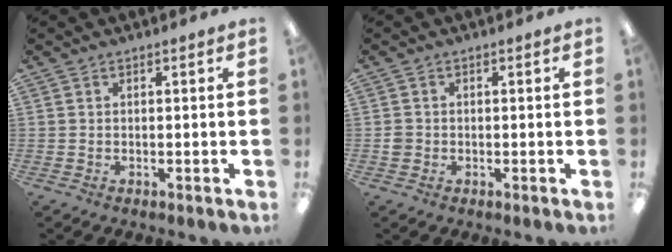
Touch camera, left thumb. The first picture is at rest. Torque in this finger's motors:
{"motor_torque": [-0.03, 0.02, 0.01, 0.00, 0.00]}